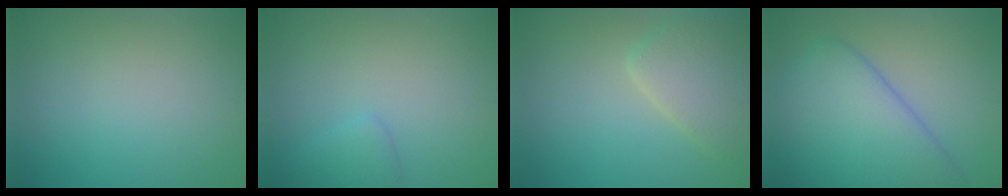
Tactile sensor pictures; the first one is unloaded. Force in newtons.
{"total": 1.6, "press": 1.6, "slide": 0.1}
{"total": 4.5, "press": 4.5, "slide": 0.4}
{"total": 8.9, "press": 8.9, "slide": 0.5}